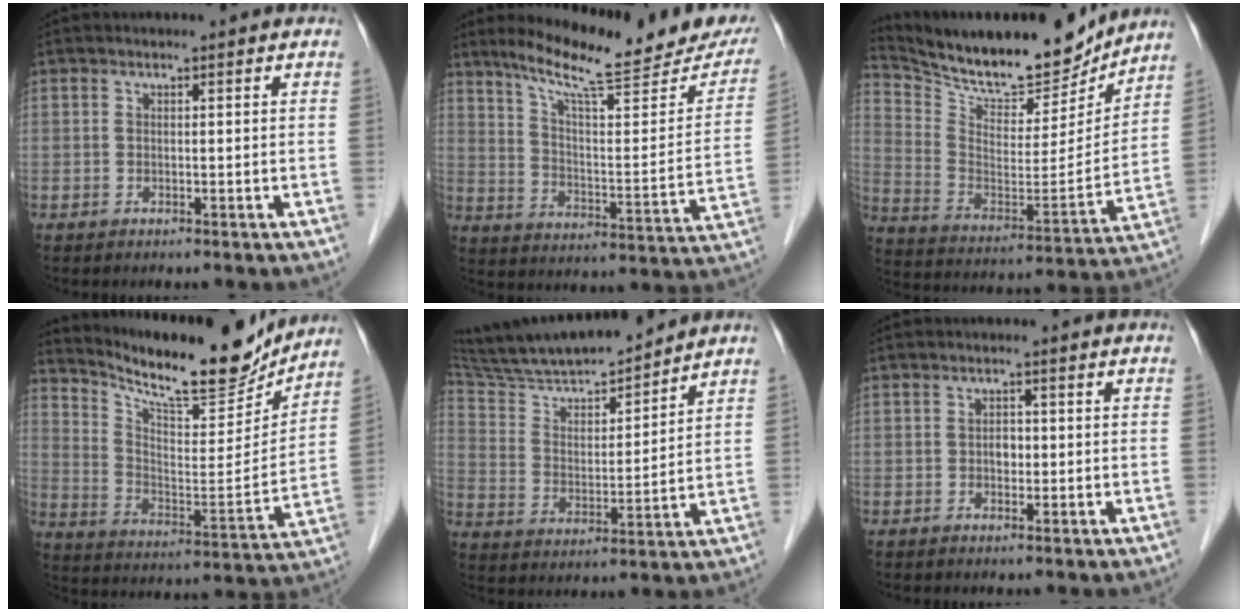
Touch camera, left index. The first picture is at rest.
{"total": 22.2, "force": [18.5, 3.1, 11.8], "torque": [-0.176, -0.029, 0.257]}
{"total": 20.3, "force": [18.4, 4.4, 7.6], "torque": [-0.145, -0.019, 0.295]}
{"total": 18.8, "force": [17.1, 2.7, 7.2], "torque": [-0.135, -0.031, 0.262]}
{"total": 18.2, "force": [16.5, 1.8, 7.5], "torque": [-0.135, 0.006, 0.285]}
{"total": 1.7, "force": [-0.2, 1.2, 1.2], "torque": [-0.018, 0.005, -0.004]}